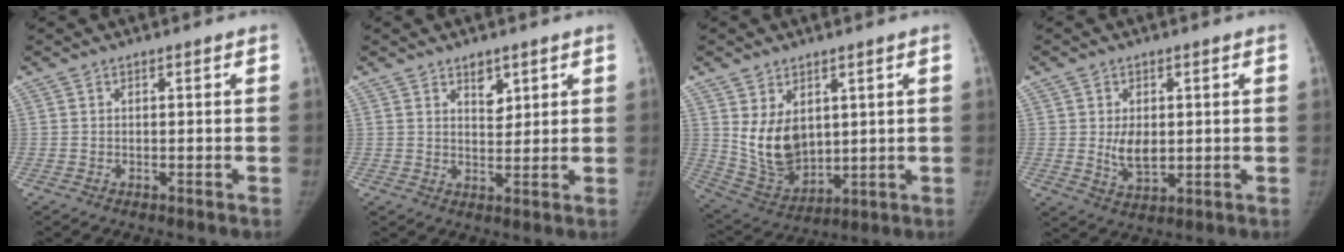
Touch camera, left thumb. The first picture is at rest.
{"total": 3.9, "force": [2.4, 2.3, 2.1], "torque": [-0.011, -0.018, 0.041]}
{"total": 11.2, "force": [2.8, 7.8, 7.6], "torque": [-0.106, -0.027, 0.080]}
{"total": 6.0, "force": [0.5, 4.1, 4.3], "torque": [-0.054, -0.012, 0.019]}